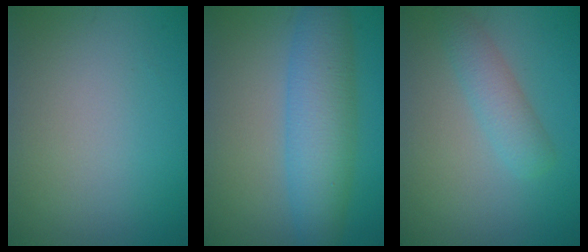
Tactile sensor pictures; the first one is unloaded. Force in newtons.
{"total": 6.7, "press": 6.7, "slide": 0.1}
{"total": 2.9, "press": 2.9, "slide": 0.1}